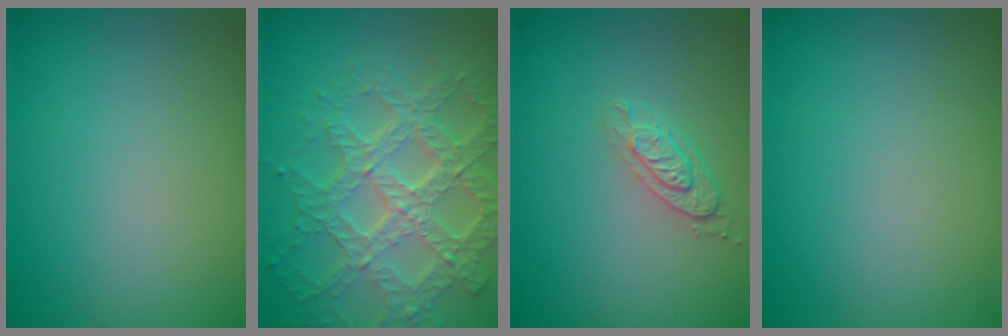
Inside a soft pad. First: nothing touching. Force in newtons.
{"total": 7.8, "press": 5.7, "slide": 5.4}
{"total": 2.1, "press": 1.8, "slide": 1.1}
{"total": 0.0}